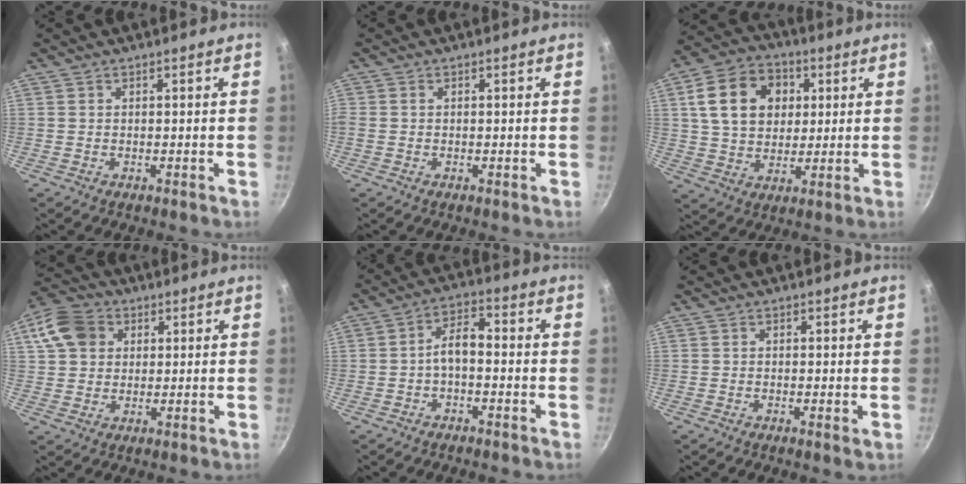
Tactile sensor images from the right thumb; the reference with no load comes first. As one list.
[{"total": 0.7, "force": [0.1, 0.6, 0.4], "torque": [-0.007, 0.003, -0.002]}, {"total": 15.5, "force": [4.0, 11.9, 9.2], "torque": [-0.138, 0.007, 0.063]}, {"total": 10.7, "force": [3.5, 8.7, 5.3], "torque": [-0.086, 0.012, 0.052]}, {"total": 5.1, "force": [-1.5, 2.5, 4.3], "torque": [-0.069, 0.032, -0.030]}, {"total": 0.8, "force": [-0.1, 0.0, 0.8], "torque": [-0.011, -0.004, -0.005]}]